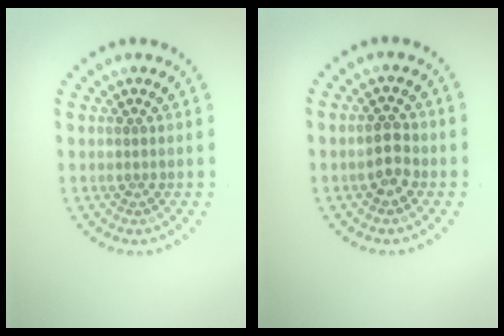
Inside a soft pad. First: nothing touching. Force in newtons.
{"total": 2.2, "press": 2.2, "slide": 0.3}